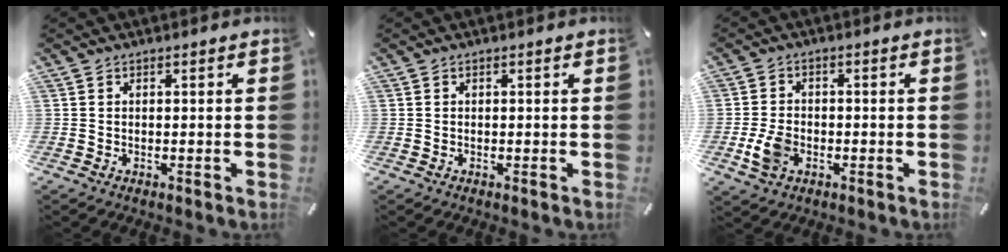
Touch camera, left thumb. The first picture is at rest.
{"total": 0.0}
{"total": 6.3, "force": [-1.9, 4.6, 3.9], "torque": [-0.089, 0.005, -0.034]}